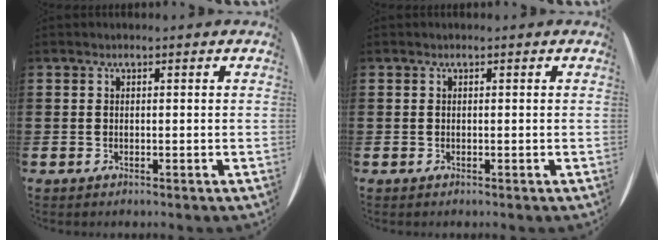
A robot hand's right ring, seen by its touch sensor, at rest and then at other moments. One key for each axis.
{"total": 0.0}